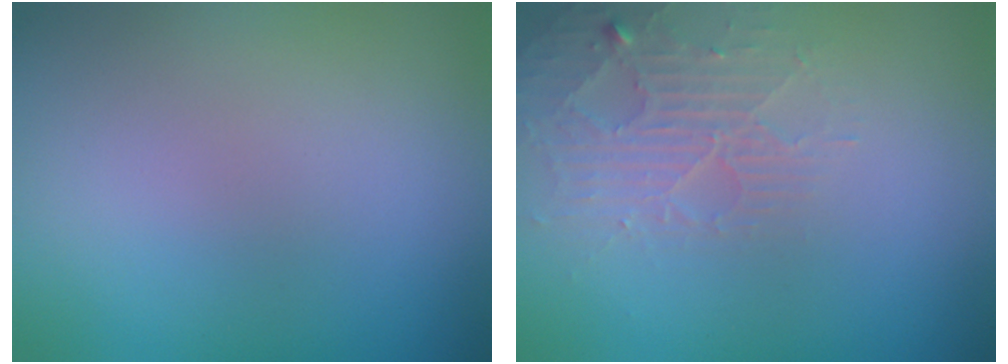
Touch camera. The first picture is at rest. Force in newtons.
{"total": 3.1, "press": 3.0, "slide": 0.6}